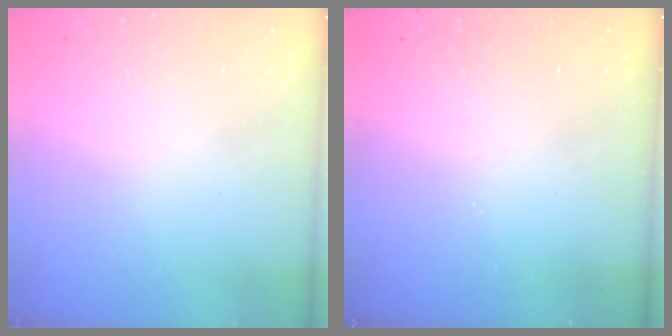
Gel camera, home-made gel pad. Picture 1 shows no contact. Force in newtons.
{"total": 0.0}